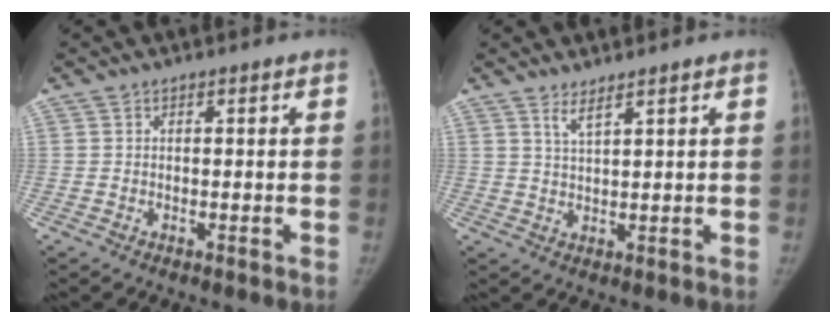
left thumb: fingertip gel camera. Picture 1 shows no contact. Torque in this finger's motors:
{"motor_torque": [-0.07, 0.01, 0.00, 0.21, 0.07]}